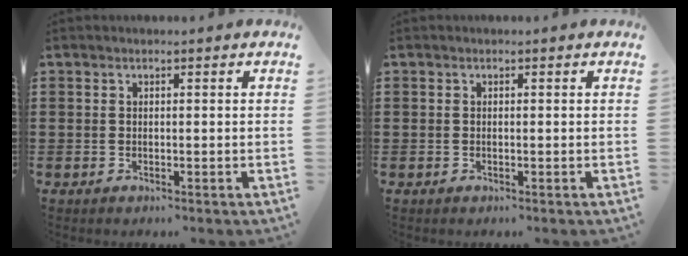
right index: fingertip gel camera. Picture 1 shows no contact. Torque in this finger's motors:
{"motor_torque": [-0.16, 0.28, 0.01, 0.00]}